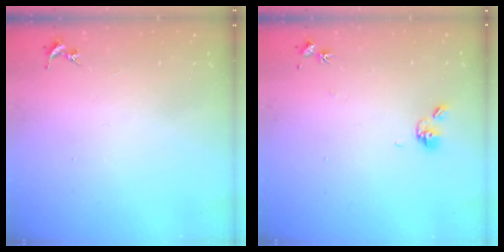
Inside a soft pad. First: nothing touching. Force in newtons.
{"total": 7.0, "press": 6.7, "slide": 2.1}